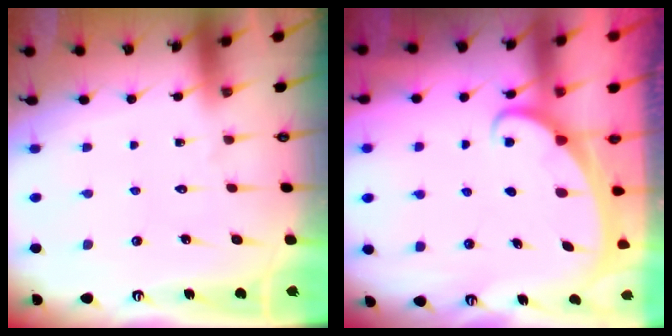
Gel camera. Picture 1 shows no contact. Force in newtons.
{"total": 1.9, "press": 1.9, "slide": 0.1}